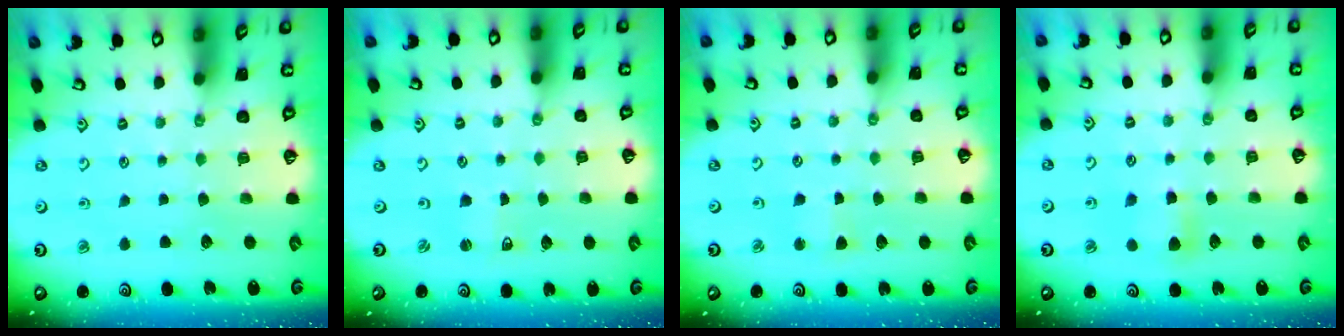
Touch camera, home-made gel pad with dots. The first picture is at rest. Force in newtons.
{"total": 1.2, "press": 1.2, "slide": 0.0}
{"total": 2.4, "press": 2.4, "slide": 0.3}
{"total": 5.7, "press": 5.6, "slide": 0.9}